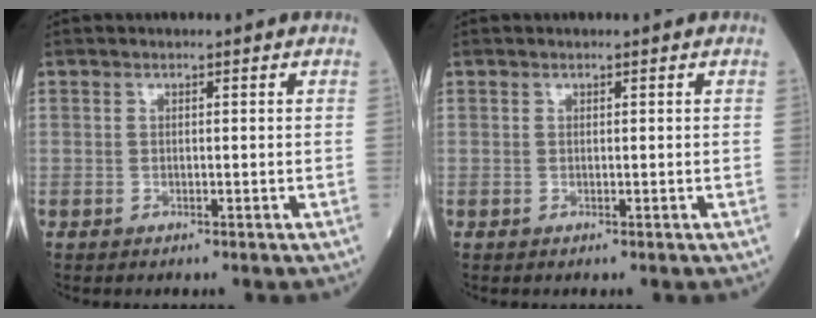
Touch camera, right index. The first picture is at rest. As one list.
[{"total": 0.0}]